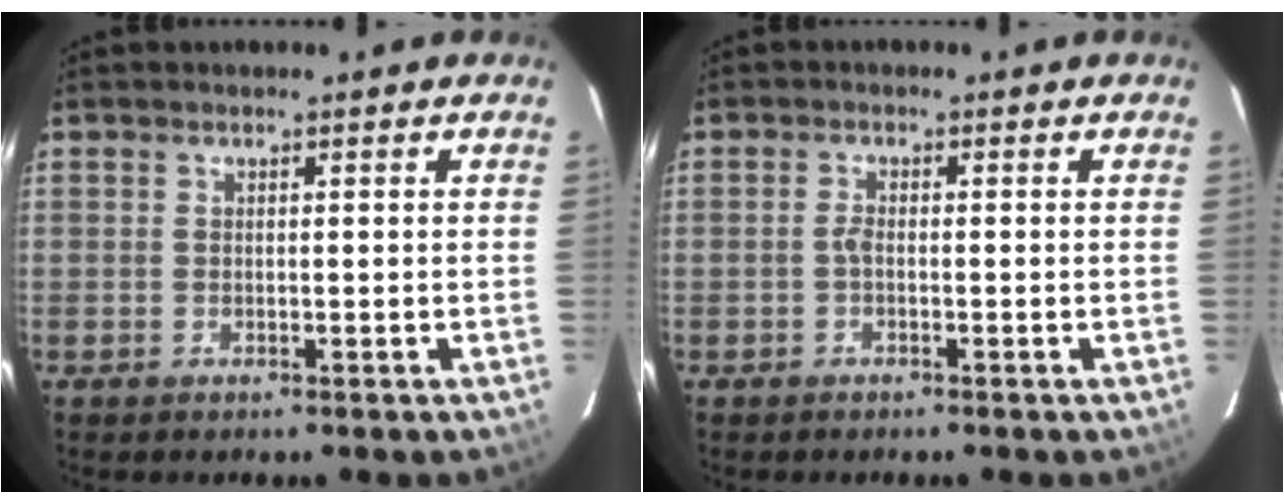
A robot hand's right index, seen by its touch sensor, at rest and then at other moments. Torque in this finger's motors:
{"motor_torque": [0.50, 0.09, 0.16, 0.04]}